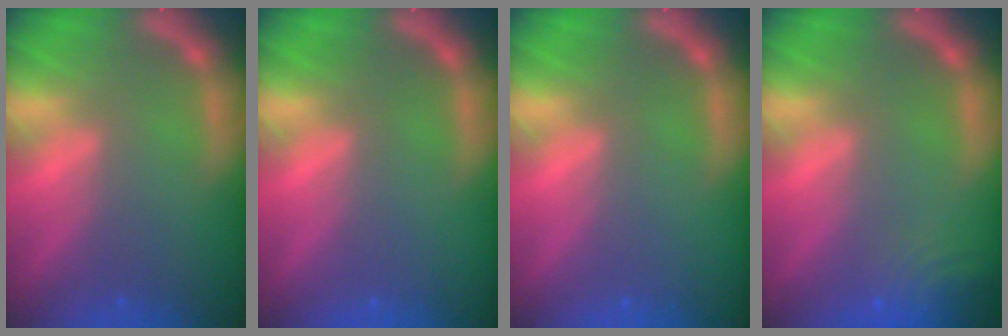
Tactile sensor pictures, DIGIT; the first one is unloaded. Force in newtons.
{"total": 0.0}
{"total": 0.0}
{"total": 5.1}